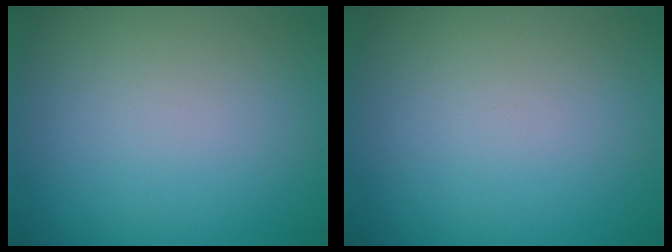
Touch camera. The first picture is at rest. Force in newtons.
{"total": 0.0}